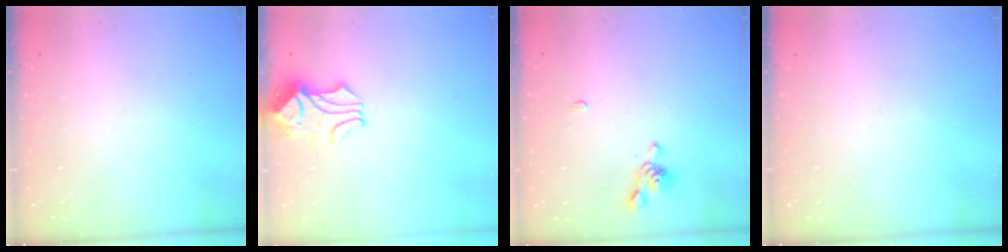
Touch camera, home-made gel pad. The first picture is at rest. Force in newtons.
{"total": 1.8, "press": 1.4, "slide": 1.2}
{"total": 2.6, "press": 2.5, "slide": 0.9}
{"total": 0.0}